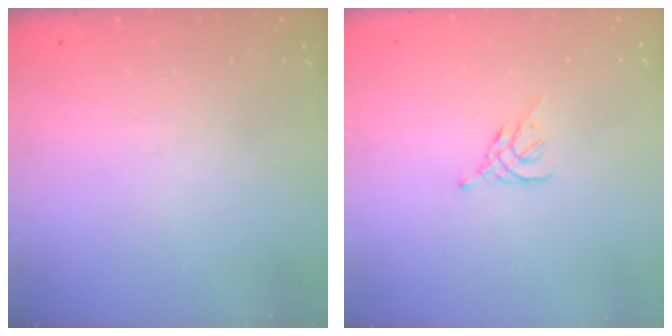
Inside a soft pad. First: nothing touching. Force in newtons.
{"total": 4.7, "press": 4.6, "slide": 0.7}